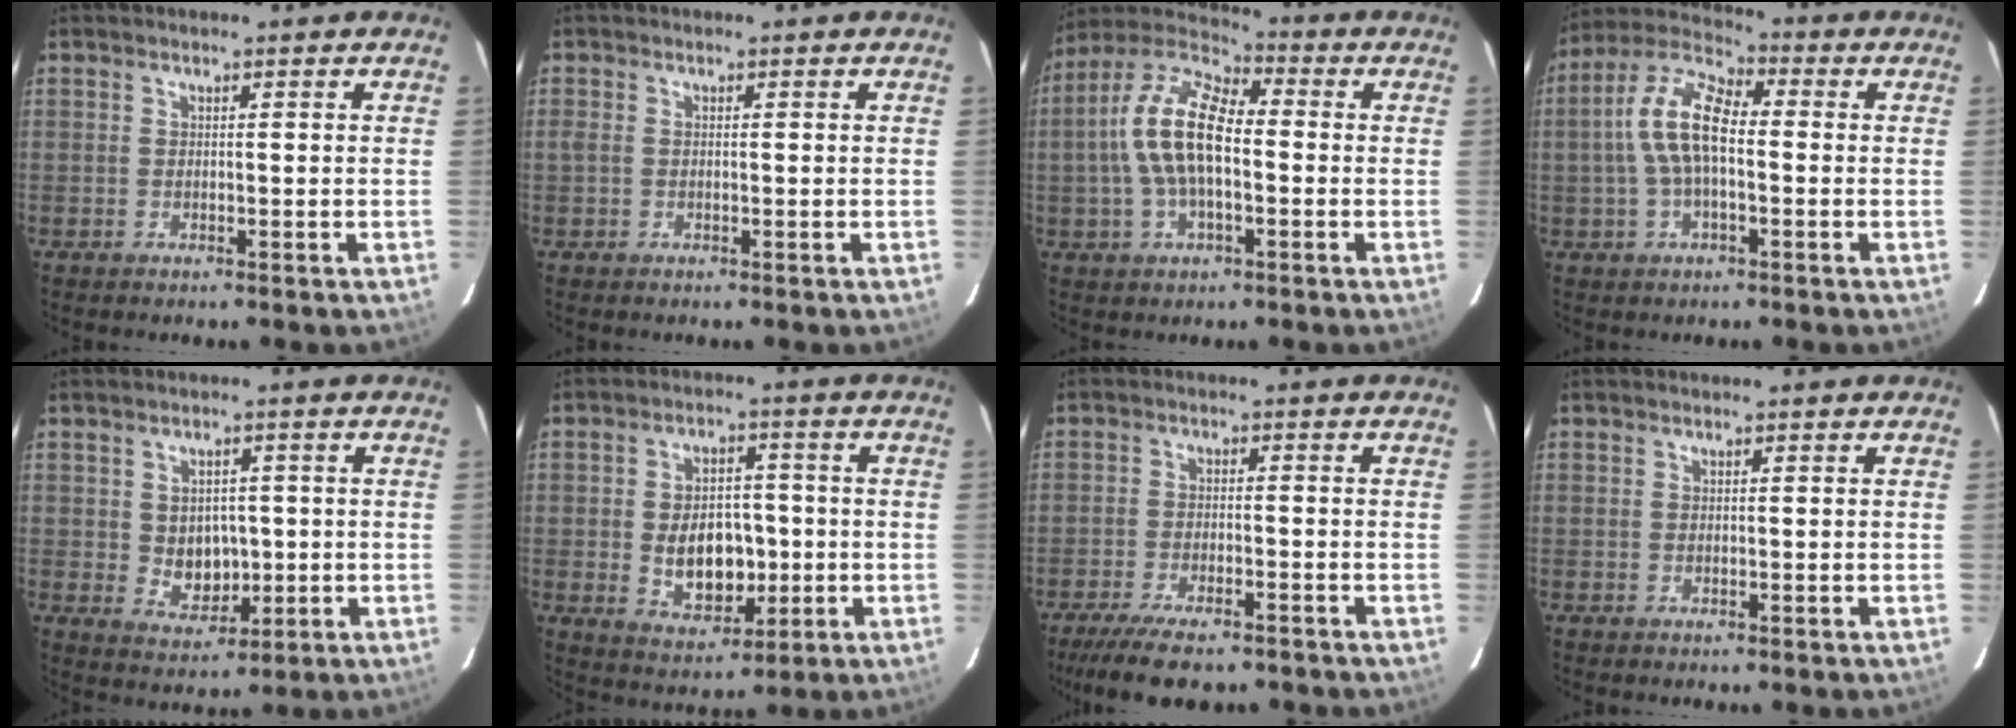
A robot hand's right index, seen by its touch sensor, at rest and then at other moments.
{"total": 1.1, "force": [-0.2, 0.7, 0.7], "torque": [-0.016, 0.001, -0.005]}
{"total": 13.6, "force": [-0.9, 6.2, 12.1], "torque": [-0.244, 0.017, -0.024]}
{"total": 10.9, "force": [-0.6, 4.7, 9.9], "torque": [-0.204, 0.021, -0.018]}
{"total": 5.7, "force": [0.0, 4.9, 2.9], "torque": [-0.052, 0.003, 0.013]}
{"total": 10.0, "force": [-1.3, 6.9, 7.1], "torque": [-0.137, 0.004, -0.004]}
{"total": 10.8, "force": [-8.7, 2.9, 5.7], "torque": [-0.131, -0.026, -0.145]}
{"total": 0.0}